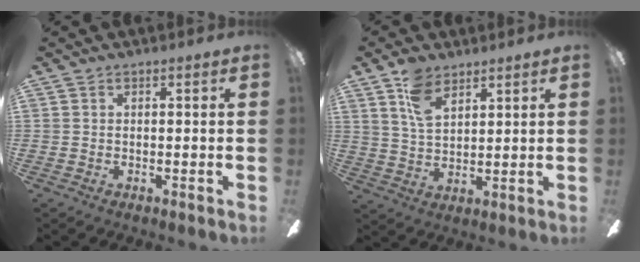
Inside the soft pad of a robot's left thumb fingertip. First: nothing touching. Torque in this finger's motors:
{"motor_torque": [-0.04, 0.13, 0.02, -0.11, 0.03]}